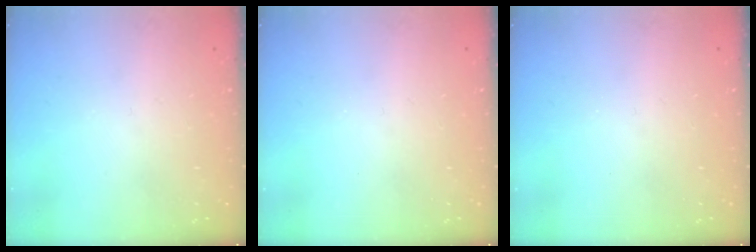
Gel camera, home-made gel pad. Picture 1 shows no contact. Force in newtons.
{"total": 0.0}
{"total": 0.0}